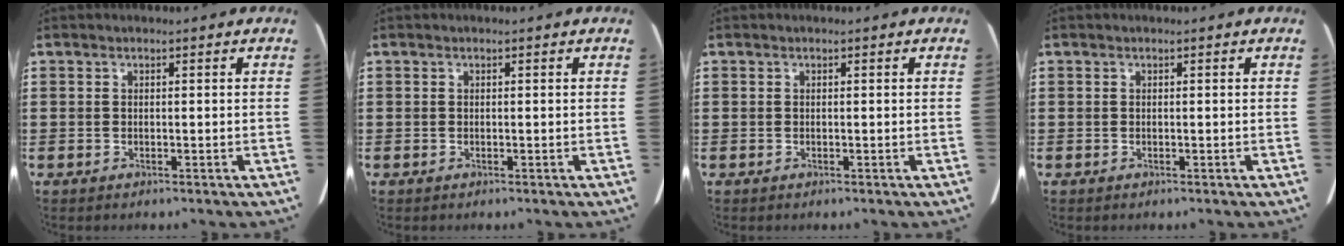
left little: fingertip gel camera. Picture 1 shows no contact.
{"total": 0.0}
{"total": 0.0}
{"total": 0.0}